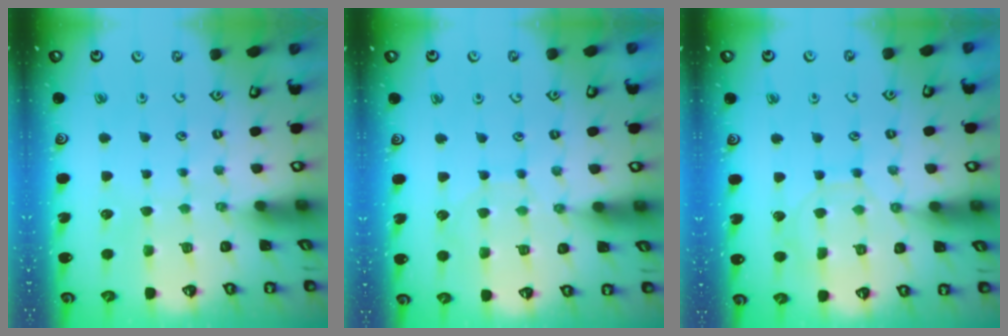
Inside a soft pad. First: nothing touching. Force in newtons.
{"total": 6.1, "press": 6.1, "slide": 0.4}
{"total": 7.4, "press": 7.4, "slide": 0.7}